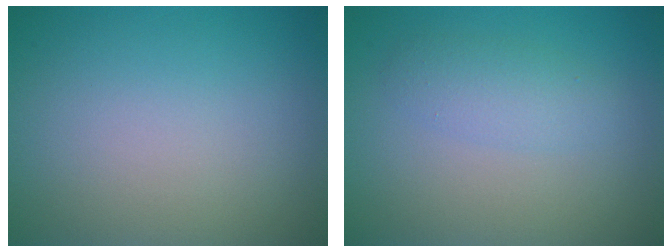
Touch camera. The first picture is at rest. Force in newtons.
{"total": 2.2, "press": 2.2, "slide": 0.1}